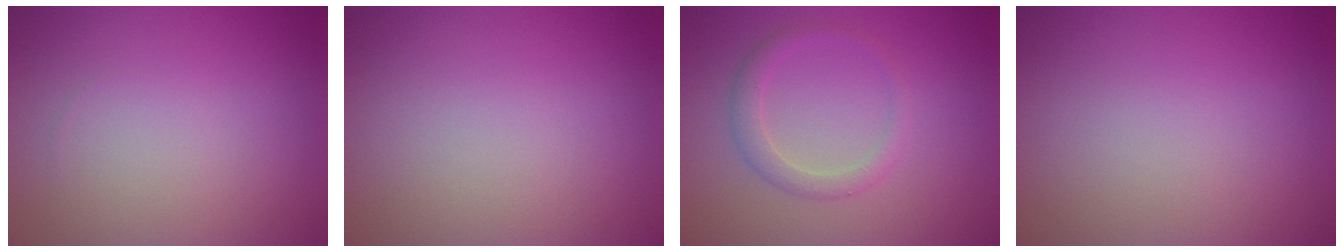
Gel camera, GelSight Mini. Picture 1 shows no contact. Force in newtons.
{"total": 0.0}
{"total": 1.9, "press": 1.9, "slide": 0.2}
{"total": 0.0}